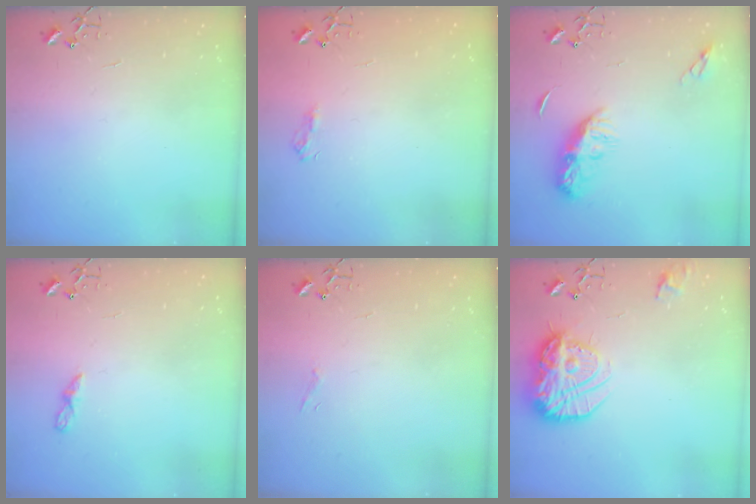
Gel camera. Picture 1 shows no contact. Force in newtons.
{"total": 7.3, "press": 7.2, "slide": 0.8}
{"total": 9.8, "press": 9.8, "slide": 0.5}
{"total": 5.5, "press": 5.4, "slide": 0.4}
{"total": 4.2, "press": 4.2, "slide": 0.3}
{"total": 17.7, "press": 17.7, "slide": 1.2}